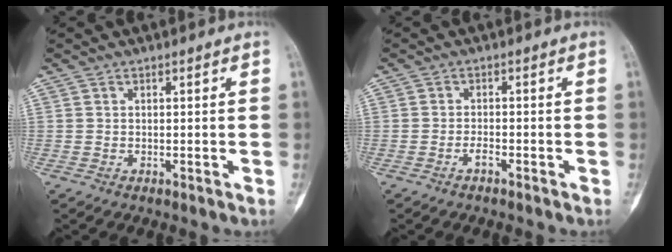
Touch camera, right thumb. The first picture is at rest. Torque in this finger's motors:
{"motor_torque": [-0.17, -0.13, 0.00, 0.14, -0.01]}